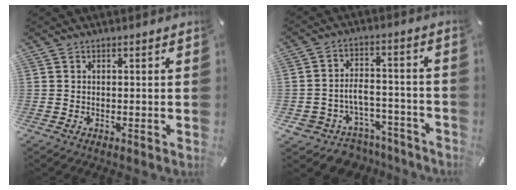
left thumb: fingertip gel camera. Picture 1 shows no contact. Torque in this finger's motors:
{"motor_torque": [0.51, 1.10, 0.28, 0.29, 0.13]}